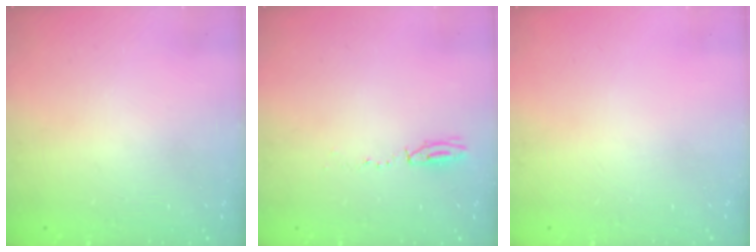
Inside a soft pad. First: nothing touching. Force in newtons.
{"total": 3.8, "press": 3.7, "slide": 0.9}
{"total": 0.0}